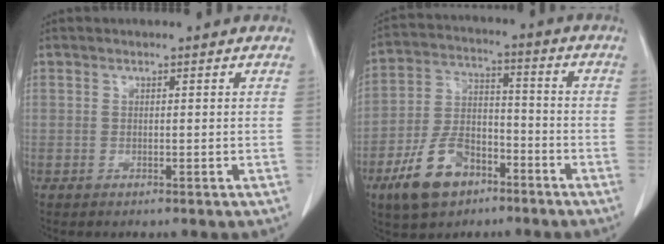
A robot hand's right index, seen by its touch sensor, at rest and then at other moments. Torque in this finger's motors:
{"motor_torque": [0.37, -0.33, -0.18, -0.06]}